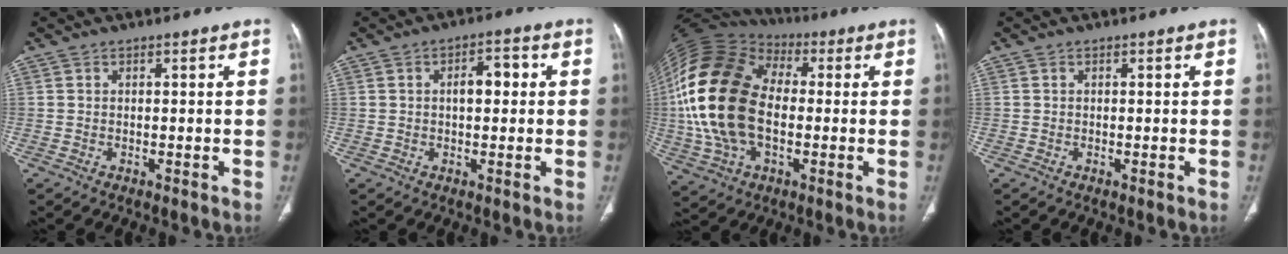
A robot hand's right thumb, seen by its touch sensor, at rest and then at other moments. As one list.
[{"total": 4.8, "force": [0.6, 2.6, 4.0], "torque": [-0.055, 0.014, 0.005]}, {"total": 23.7, "force": [-0.1, 14.8, 18.5], "torque": [-0.394, 0.011, -0.004]}, {"total": 0.0}]